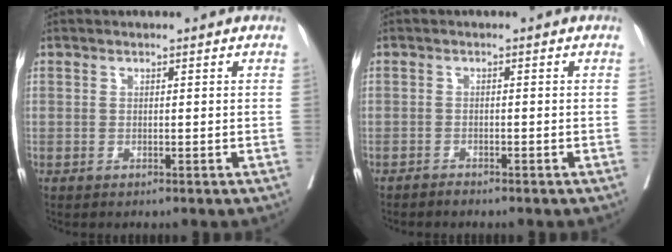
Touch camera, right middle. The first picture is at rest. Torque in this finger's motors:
{"motor_torque": [0.17, -0.17, -0.02, 0.00]}